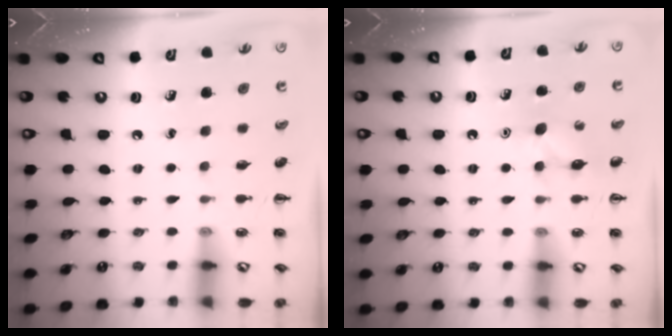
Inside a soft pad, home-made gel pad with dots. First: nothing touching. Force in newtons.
{"total": 6.3, "press": 6.1, "slide": 1.6}